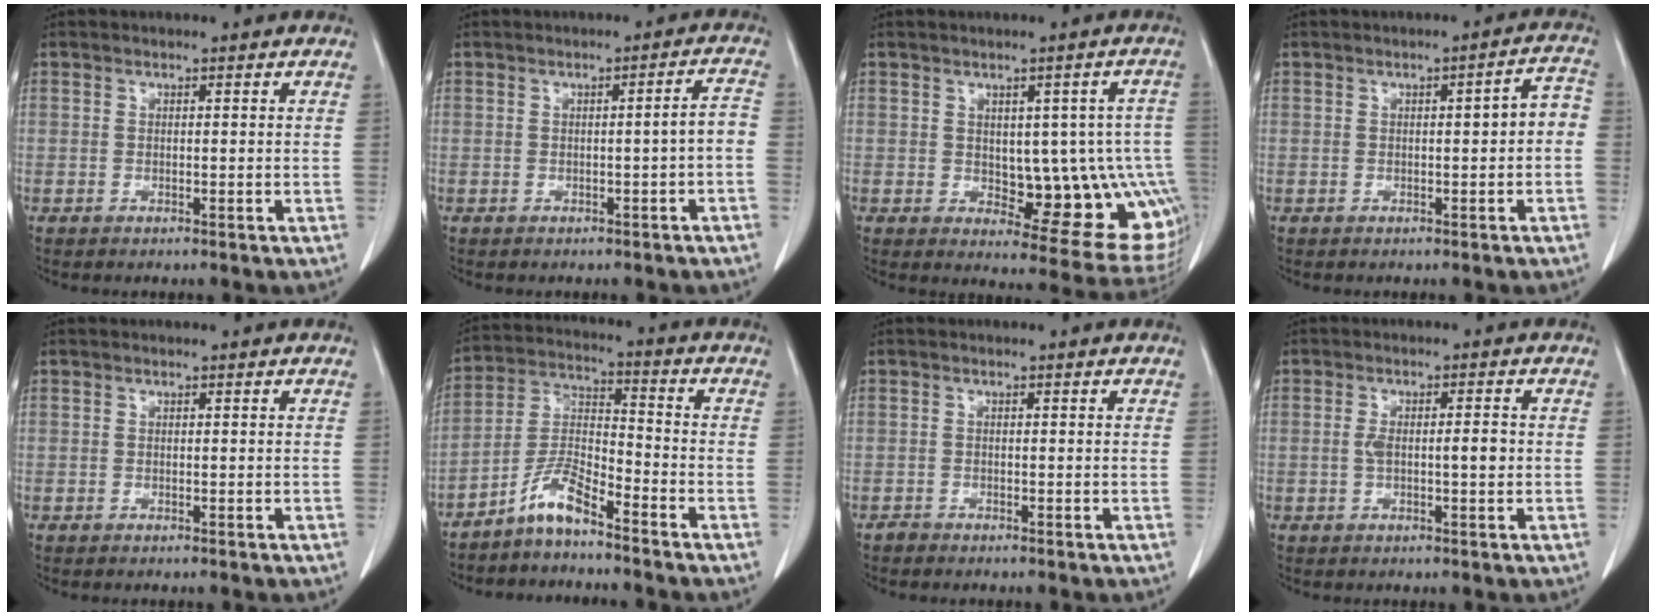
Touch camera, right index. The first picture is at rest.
{"total": 2.8, "force": [-0.9, 0.0, 2.6], "torque": [-0.030, 0.007, -0.015]}
{"total": 12.5, "force": [-1.0, 5.2, 11.4], "torque": [-0.102, 0.015, 0.008]}
{"total": 3.7, "force": [-0.3, 0.8, 3.6], "torque": [-0.041, 0.017, -0.007]}
{"total": 0.0}
{"total": 7.0, "force": [-5.4, 1.2, 4.2], "torque": [-0.096, 0.001, -0.112]}
{"total": 0.6, "force": [-0.6, 0.2, 0.0], "torque": [0.001, -0.001, -0.014]}
{"total": 3.9, "force": [-0.1, 1.1, 3.8], "torque": [-0.074, 0.009, 0.003]}